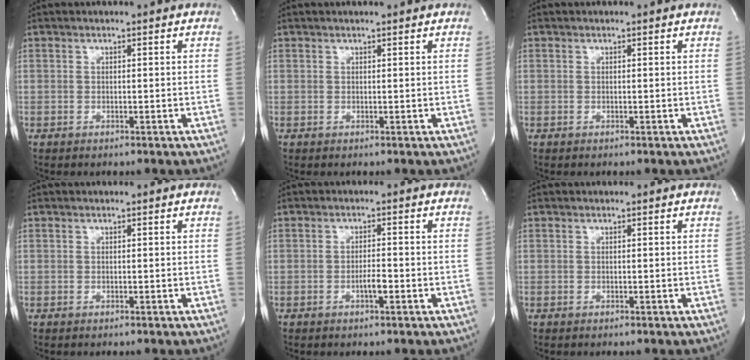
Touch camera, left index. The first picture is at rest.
{"total": 1.7, "force": [1.4, 0.1, 0.9], "torque": [-0.015, 0.013, 0.017]}
{"total": 0.0}
{"total": 0.0}
{"total": 2.1, "force": [-1.1, 0.3, 1.8], "torque": [-0.035, -0.004, -0.019]}
{"total": 0.0}